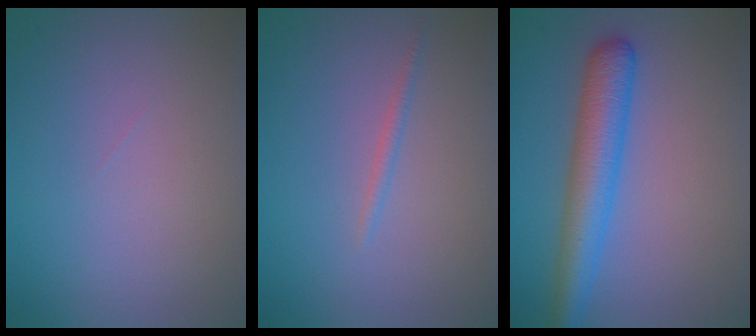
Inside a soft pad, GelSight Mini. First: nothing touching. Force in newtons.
{"total": 0.8, "press": 0.8, "slide": 0.0}
{"total": 5.1, "press": 5.1, "slide": 0.1}